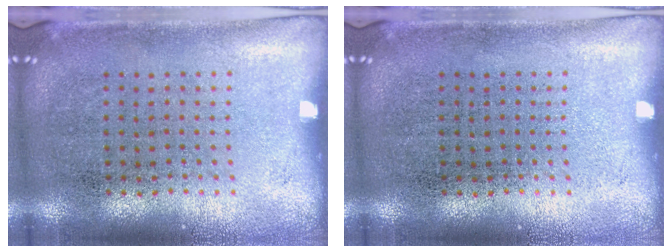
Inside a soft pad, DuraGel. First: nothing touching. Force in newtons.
{"total": 0.0}